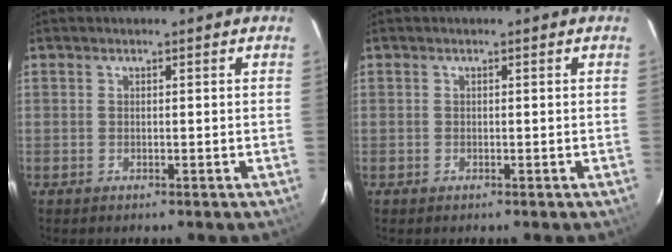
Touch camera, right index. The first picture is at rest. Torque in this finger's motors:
{"motor_torque": [0.08, -0.03, 0.00, 0.00]}